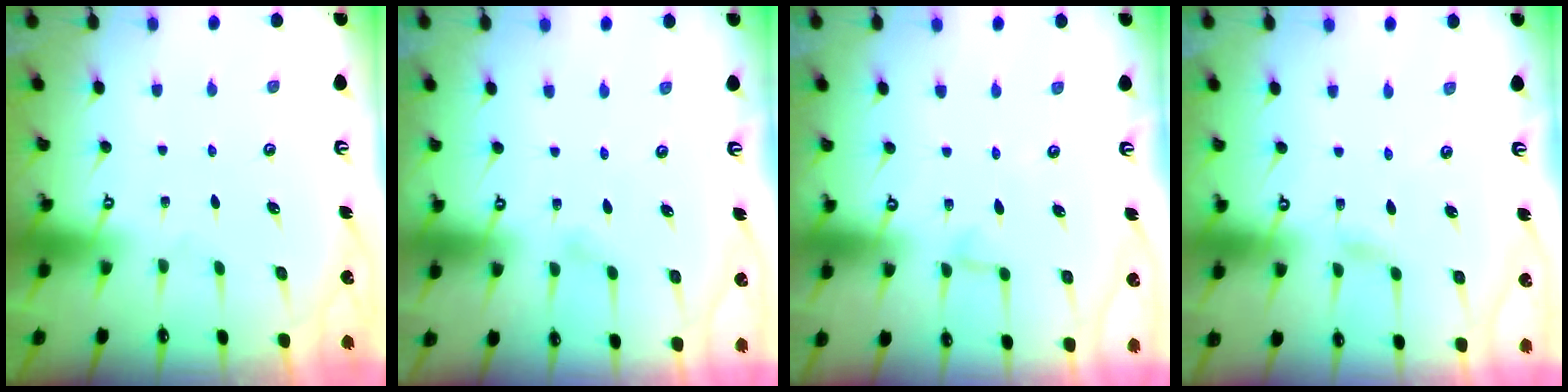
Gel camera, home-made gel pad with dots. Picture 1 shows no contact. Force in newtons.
{"total": 2.0, "press": 2.0, "slide": 0.3}
{"total": 3.1, "press": 3.1, "slide": 0.3}
{"total": 1.4, "press": 1.4, "slide": 0.1}